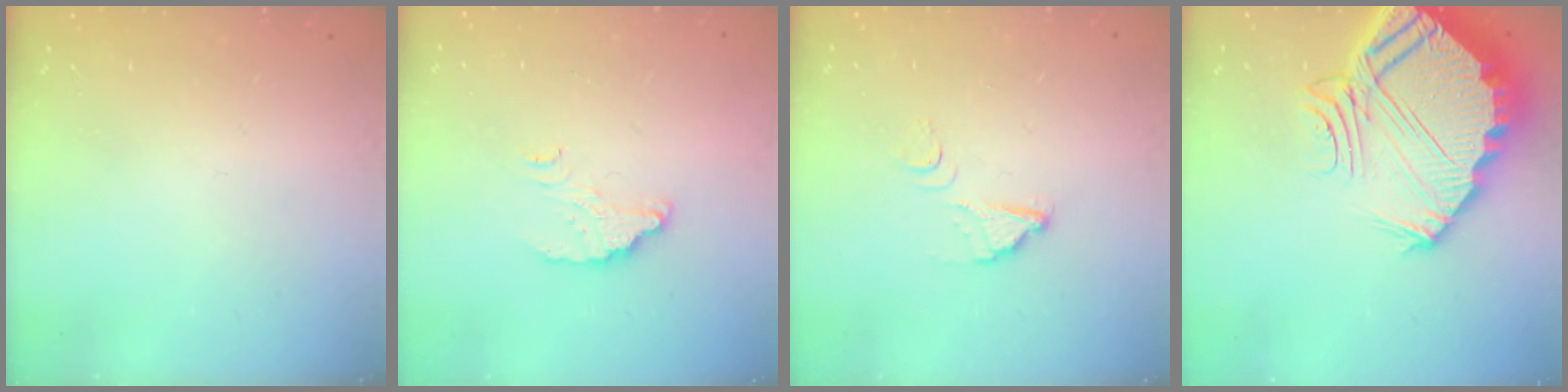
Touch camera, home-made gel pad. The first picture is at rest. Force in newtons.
{"total": 4.6, "press": 4.6, "slide": 0.2}
{"total": 3.9, "press": 3.9, "slide": 0.3}
{"total": 13.3, "press": 13.2, "slide": 1.2}